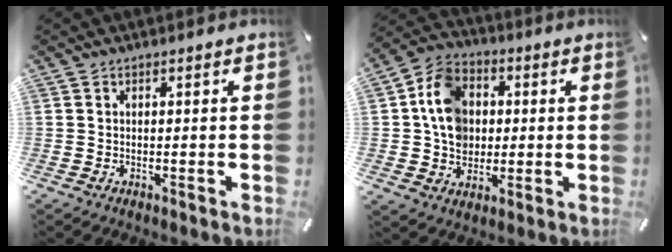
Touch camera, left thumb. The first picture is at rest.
{"total": 11.4, "force": [0.6, 10.0, 5.5], "torque": [-0.117, 0.016, 0.015]}